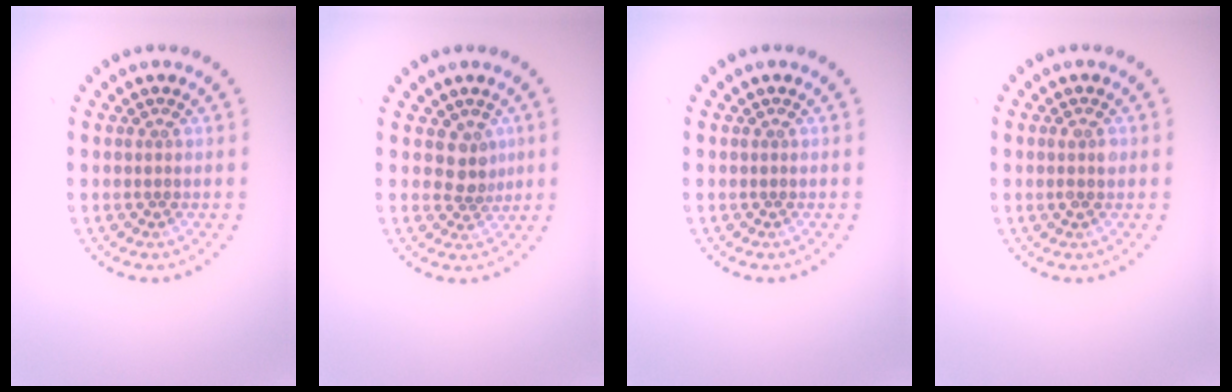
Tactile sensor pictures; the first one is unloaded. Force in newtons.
{"total": 2.1, "press": 1.6, "slide": 1.4}
{"total": 0.0}
{"total": 1.2, "press": 1.1, "slide": 0.3}